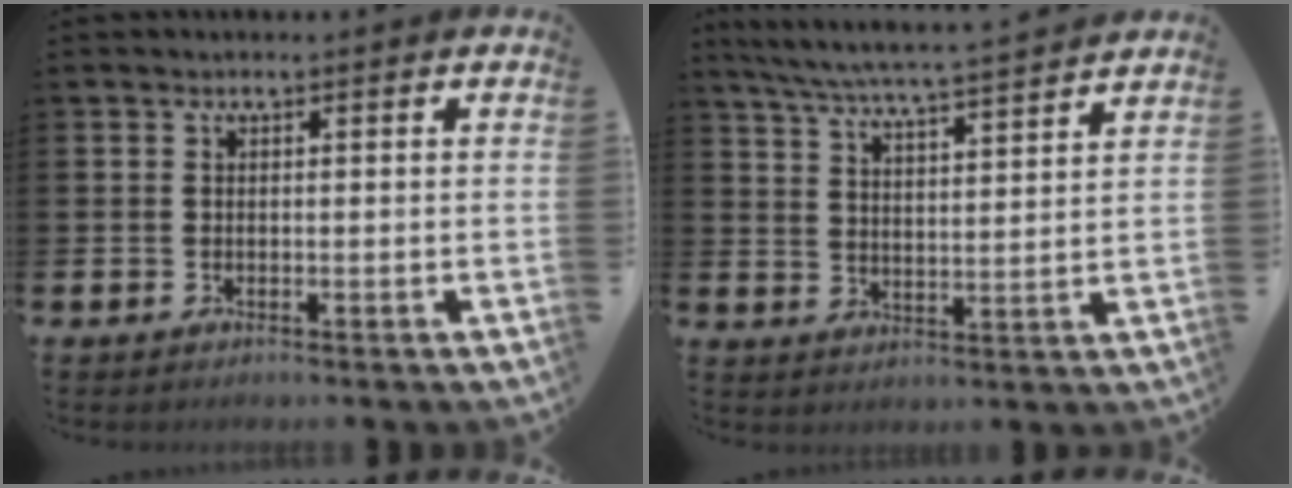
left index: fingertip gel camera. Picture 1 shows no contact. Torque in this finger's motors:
{"motor_torque": [0.15, -0.50, 0.19, 0.17]}